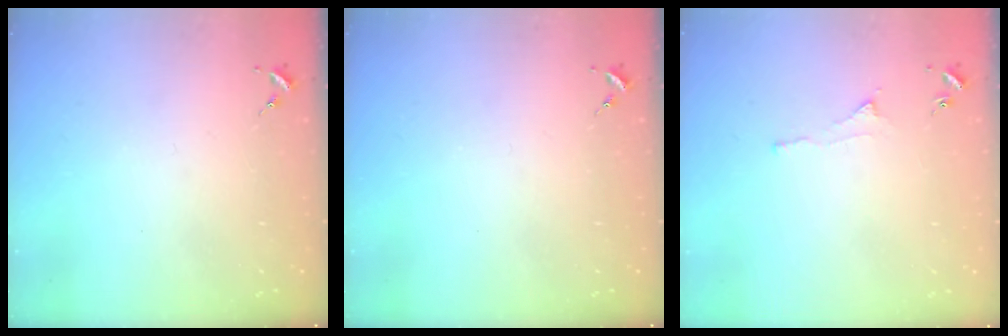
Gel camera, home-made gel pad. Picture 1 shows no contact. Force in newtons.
{"total": 0.0}
{"total": 3.3, "press": 3.3, "slide": 0.5}